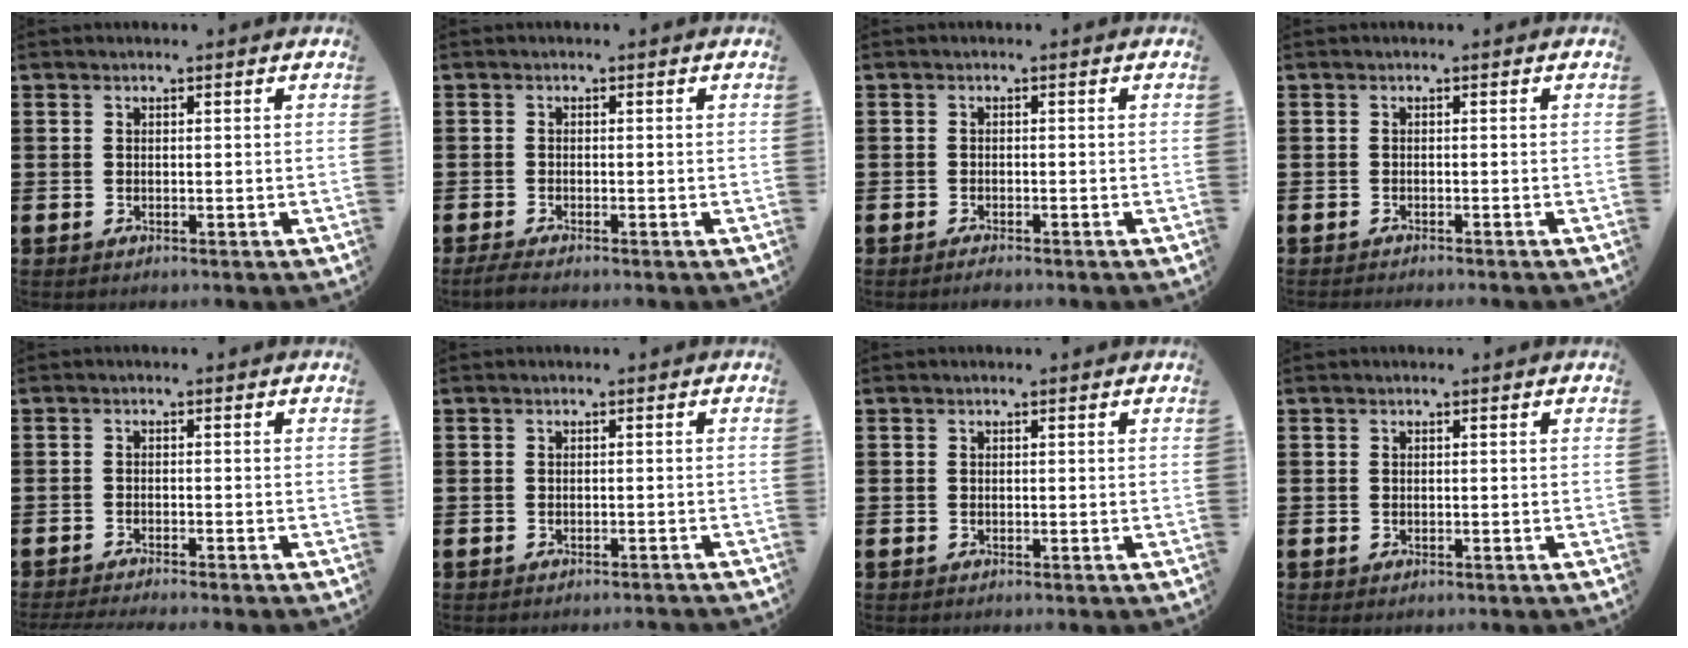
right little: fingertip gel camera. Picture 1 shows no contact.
{"total": 0.8, "force": [-0.5, 0.0, 0.6], "torque": [-0.012, -0.002, -0.010]}
{"total": 0.6, "force": [-0.5, 0.1, 0.3], "torque": [-0.007, -0.002, -0.010]}
{"total": 0.6, "force": [-0.5, -0.2, 0.1], "torque": [0.000, -0.002, -0.011]}
{"total": 1.2, "force": [-1.1, -0.2, 0.3], "torque": [-0.004, 0.000, -0.022]}
{"total": 0.9, "force": [-0.8, -0.1, 0.0], "torque": [-0.001, 0.001, -0.018]}
{"total": 0.0}
{"total": 0.0}